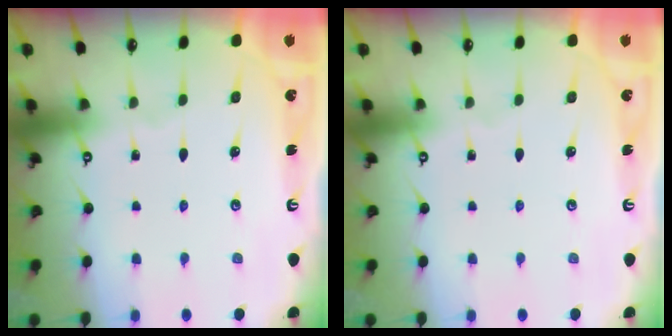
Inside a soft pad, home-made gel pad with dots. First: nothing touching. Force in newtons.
{"total": 0.0}